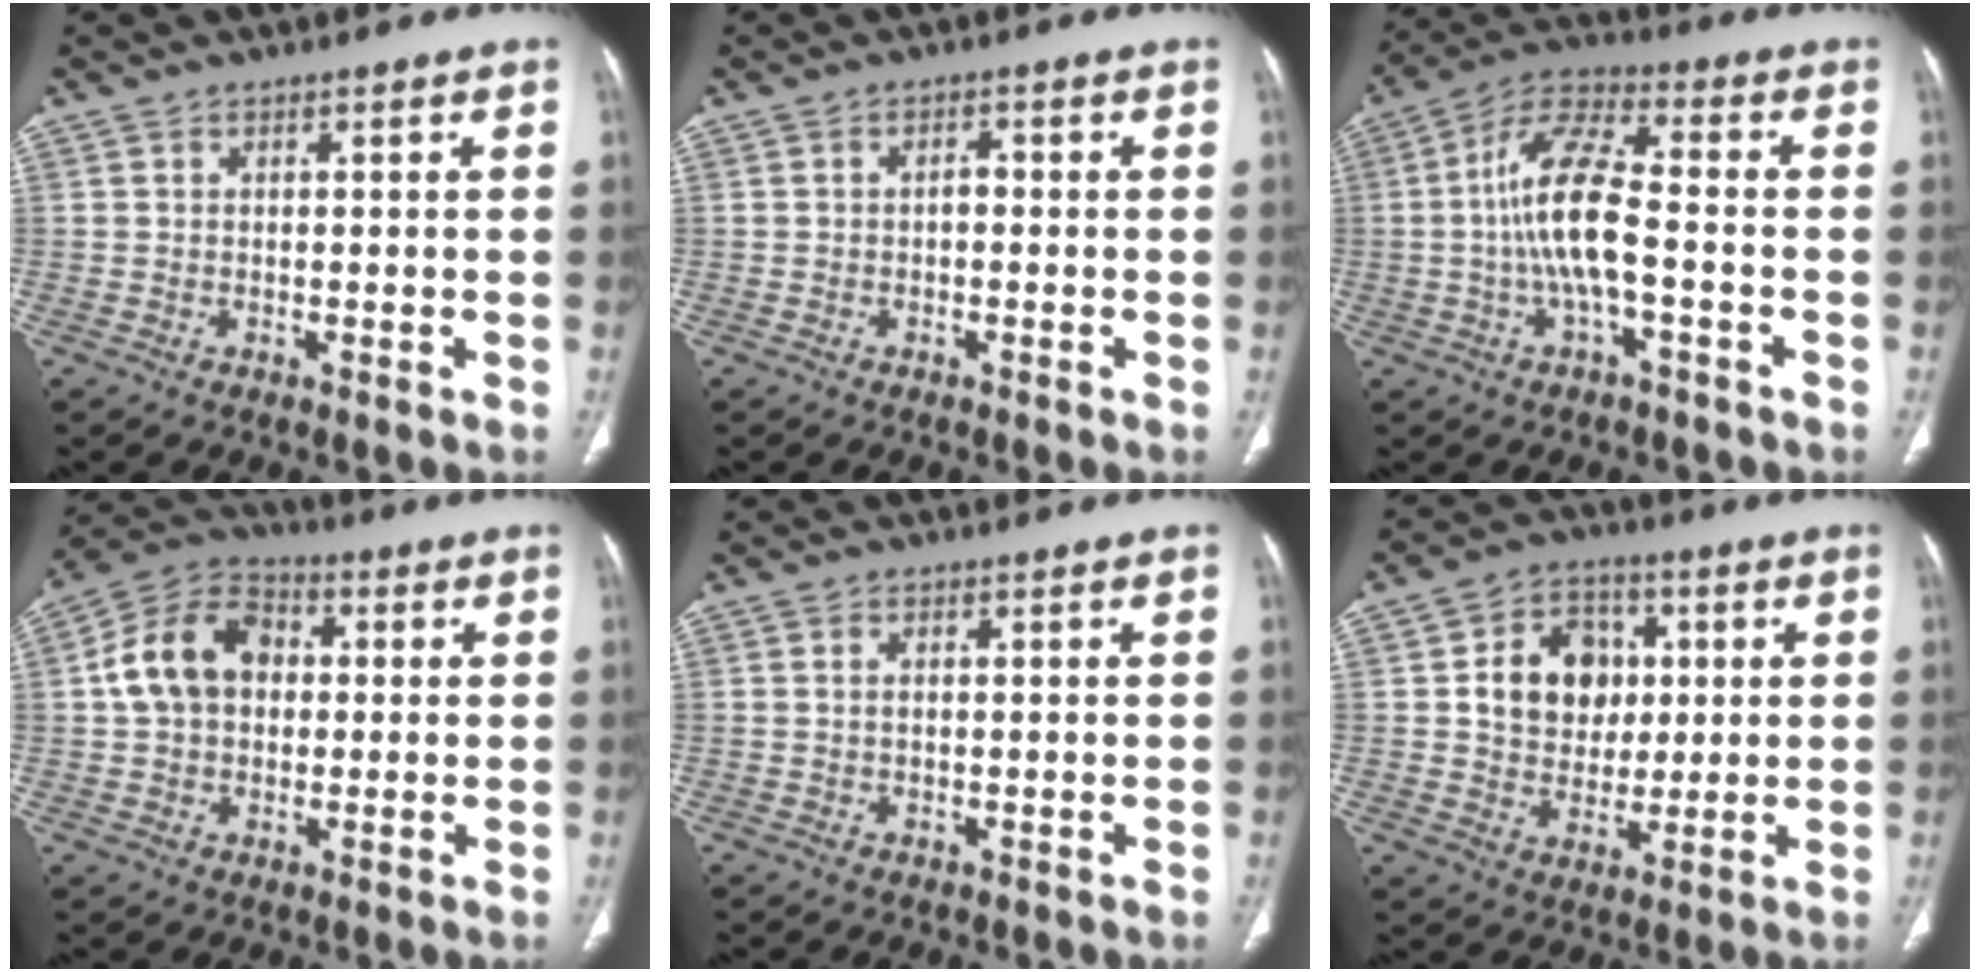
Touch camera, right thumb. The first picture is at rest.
{"total": 1.3, "force": [-0.4, 0.8, 1.0], "torque": [-0.009, 0.006, -0.009]}
{"total": 12.0, "force": [-1.8, 4.0, 11.2], "torque": [-0.234, 0.038, -0.039]}
{"total": 12.4, "force": [1.4, 9.3, 8.1], "torque": [-0.131, 0.026, 0.016]}
{"total": 0.8, "force": [0.2, 0.4, 0.7], "torque": [-0.018, 0.002, 0.005]}
{"total": 12.1, "force": [2.1, 9.8, 6.8], "torque": [-0.066, 0.002, 0.036]}